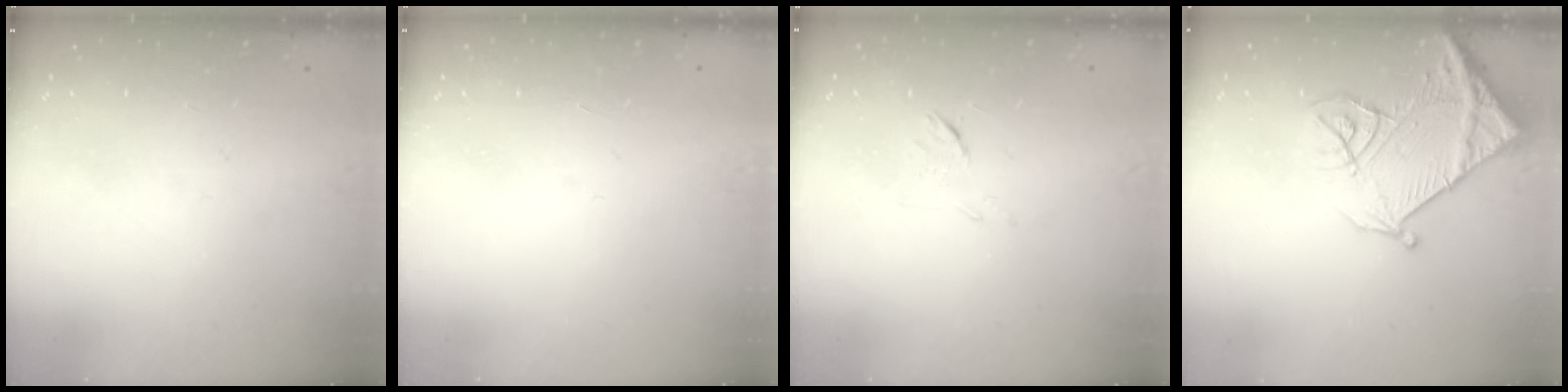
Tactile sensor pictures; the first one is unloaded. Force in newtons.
{"total": 1.5, "press": 1.5, "slide": 0.1}
{"total": 5.3, "press": 5.2, "slide": 1.0}
{"total": 13.7, "press": 13.6, "slide": 1.6}